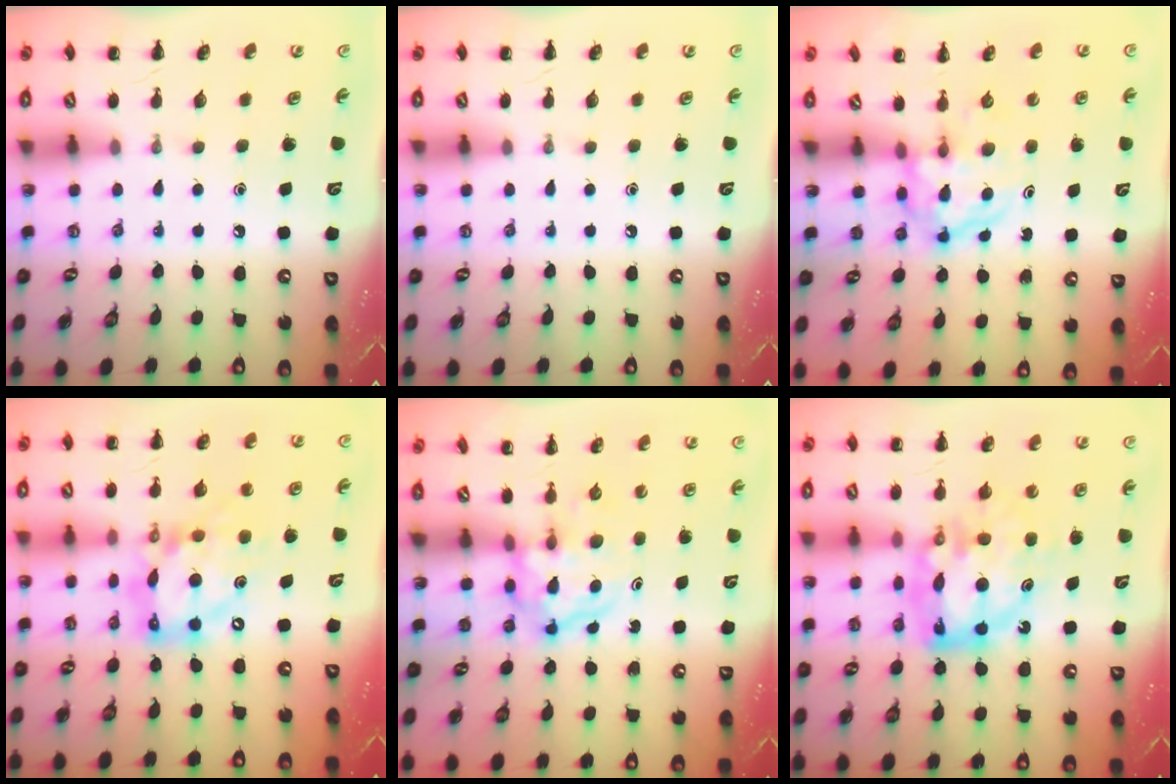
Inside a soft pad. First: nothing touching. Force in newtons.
{"total": 0.0}
{"total": 4.0, "press": 3.9, "slide": 0.5}
{"total": 12.7, "press": 12.0, "slide": 4.0}
{"total": 3.8, "press": 3.7, "slide": 0.4}
{"total": 13.3, "press": 12.7, "slide": 3.7}